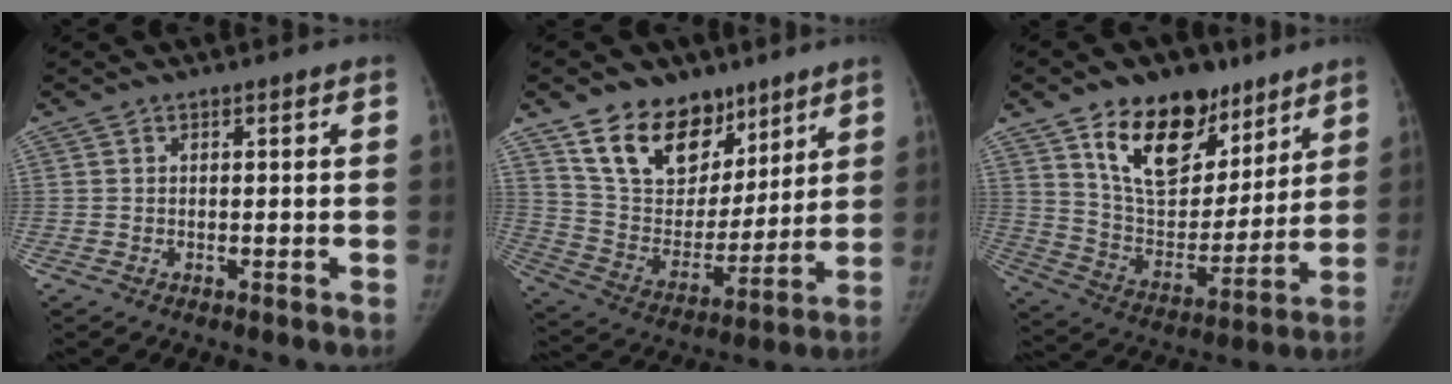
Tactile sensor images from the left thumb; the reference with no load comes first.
{"total": 18.2, "force": [11.8, 11.5, 7.9], "torque": [-0.084, -0.064, 0.217]}
{"total": 20.8, "force": [12.4, 12.3, 11.2], "torque": [-0.126, -0.063, 0.217]}